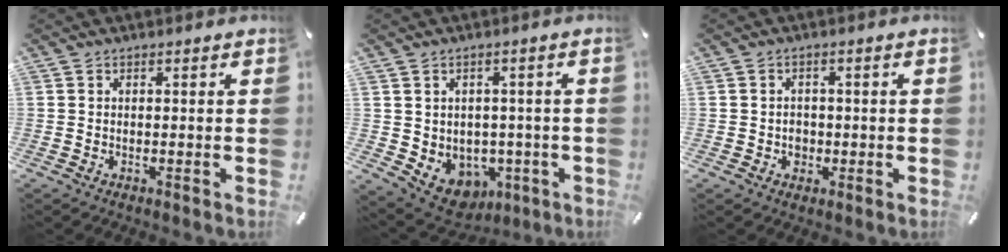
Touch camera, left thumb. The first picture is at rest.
{"total": 5.8, "force": [-0.2, 5.7, 1.2], "torque": [-0.027, -0.016, 0.005]}
{"total": 2.5, "force": [-0.4, 2.4, 0.7], "torque": [-0.007, 0.001, -0.011]}